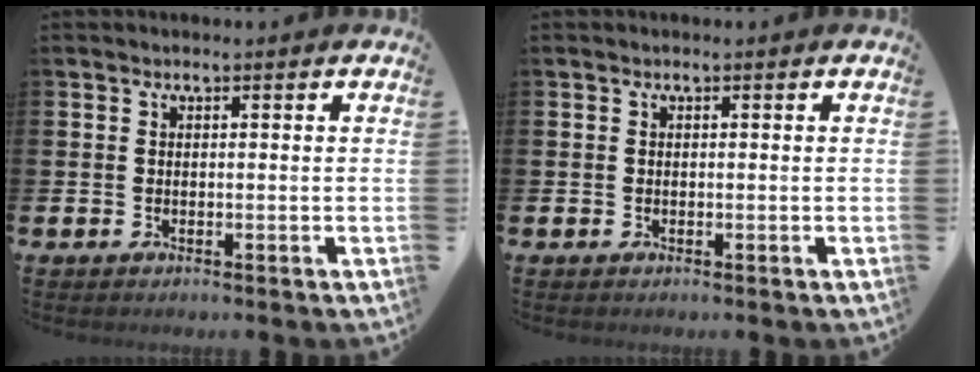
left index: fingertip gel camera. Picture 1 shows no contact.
{"total": 0.0}